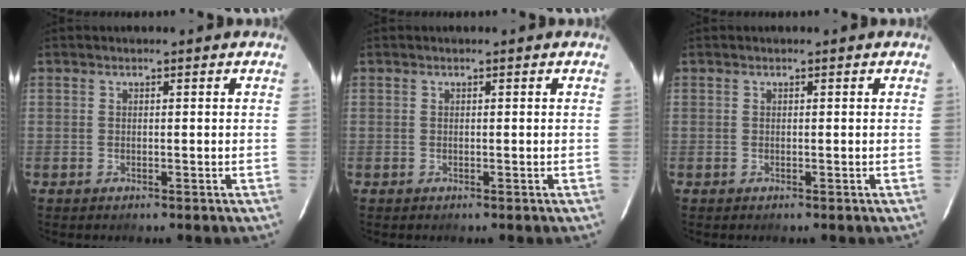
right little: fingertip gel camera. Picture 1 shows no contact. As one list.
[{"total": 0.0}, {"total": 0.0}]